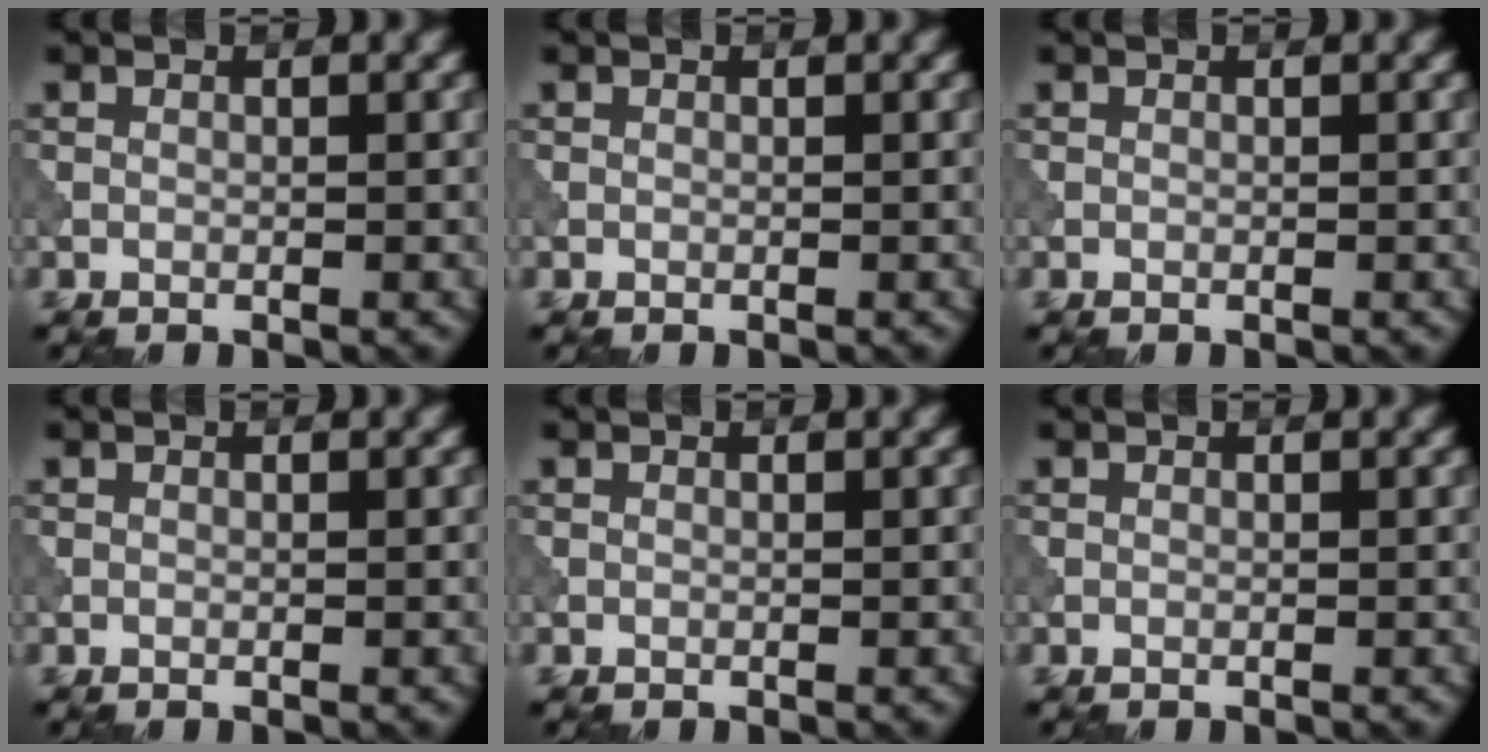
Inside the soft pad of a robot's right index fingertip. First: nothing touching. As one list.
[{"total": 0.0}, {"total": 0.0}, {"total": 0.0}, {"total": 0.0}, {"total": 0.0}]